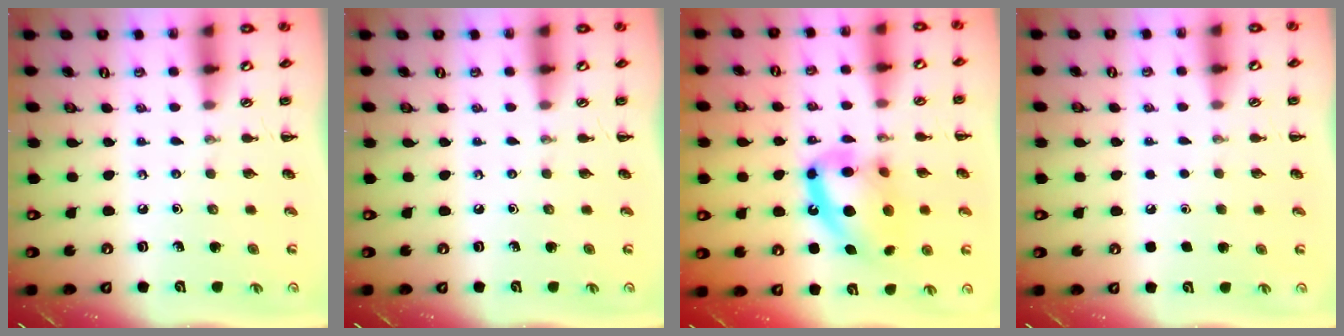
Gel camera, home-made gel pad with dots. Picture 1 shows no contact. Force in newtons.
{"total": 0.0}
{"total": 15.1, "press": 14.7, "slide": 3.7}
{"total": 1.7, "press": 1.7, "slide": 0.1}